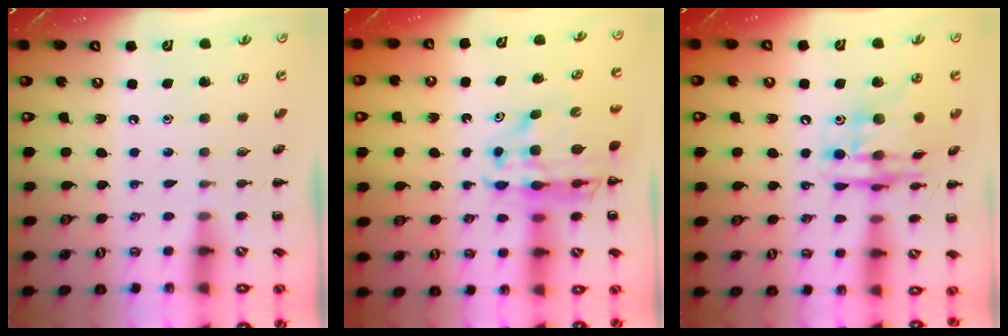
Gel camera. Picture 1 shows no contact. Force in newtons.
{"total": 11.9, "press": 11.4, "slide": 3.2}
{"total": 15.4, "press": 15.0, "slide": 3.5}